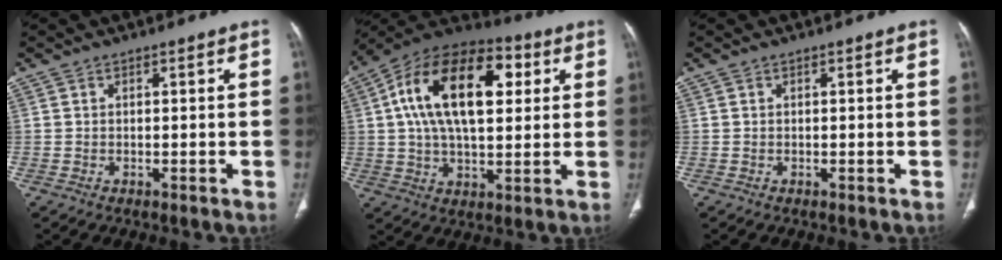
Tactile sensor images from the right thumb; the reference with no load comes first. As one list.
[{"total": 22.4, "force": [5.3, 11.9, 18.2], "torque": [-0.293, 0.018, 0.077]}, {"total": 0.0}]